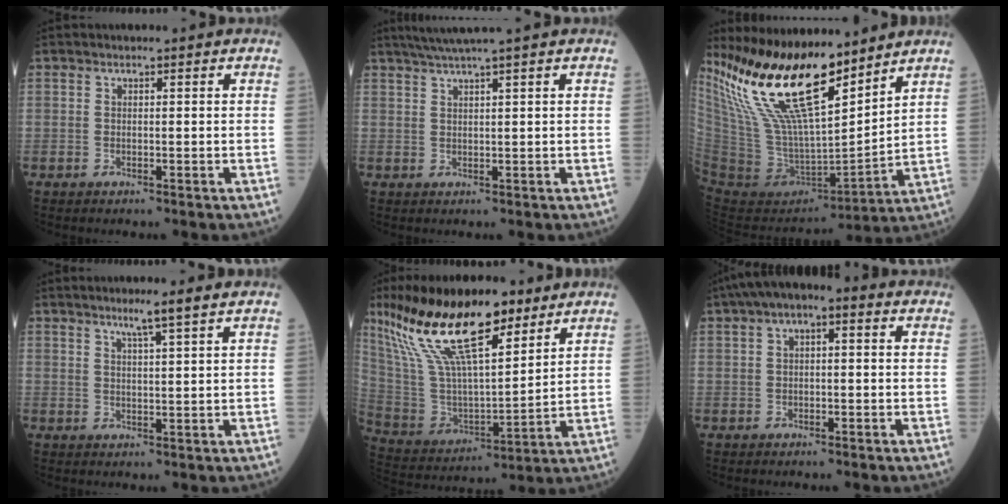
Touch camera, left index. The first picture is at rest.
{"total": 4.1, "force": [3.1, -1.3, 2.2], "torque": [-0.044, 0.010, 0.063]}
{"total": 20.5, "force": [15.4, 4.8, 12.7], "torque": [-0.251, -0.008, 0.297]}
{"total": 3.6, "force": [2.5, -0.8, 2.5], "torque": [-0.046, -0.002, 0.046]}
{"total": 21.0, "force": [13.8, 5.7, 14.8], "torque": [-0.289, 0.017, 0.254]}
{"total": 6.3, "force": [2.3, 2.5, 5.3], "torque": [-0.088, 0.038, 0.027]}